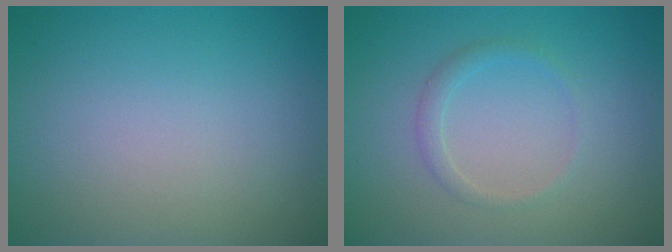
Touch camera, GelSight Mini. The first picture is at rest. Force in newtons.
{"total": 1.3, "press": 1.3, "slide": 0.1}